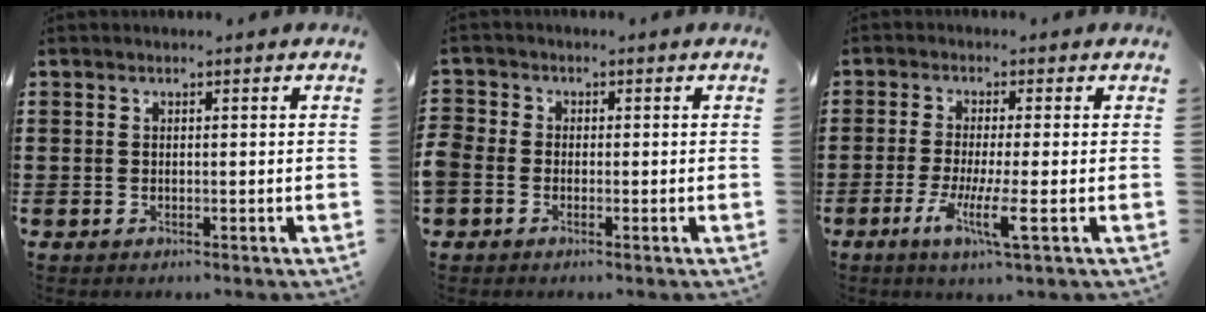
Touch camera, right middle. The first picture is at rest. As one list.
[{"total": 1.9, "force": [-0.9, 1.5, 0.9], "torque": [-0.027, 0.003, -0.020]}, {"total": 6.0, "force": [-2.4, 0.0, 5.5], "torque": [-0.104, -0.016, -0.044]}]